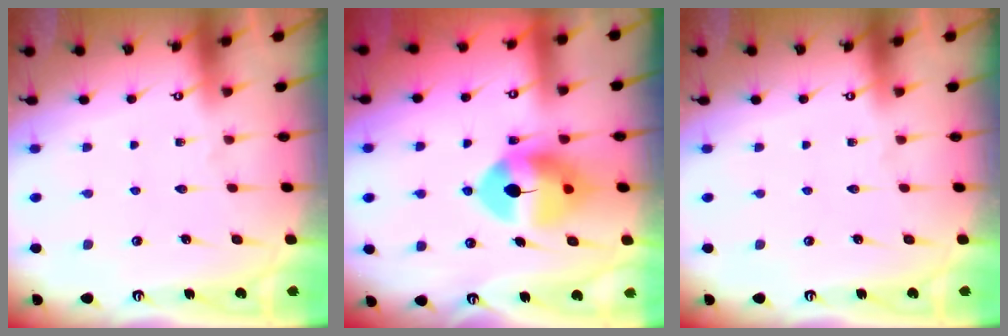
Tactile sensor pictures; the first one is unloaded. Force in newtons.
{"total": 10.8, "press": 10.6, "slide": 1.9}
{"total": 0.0}